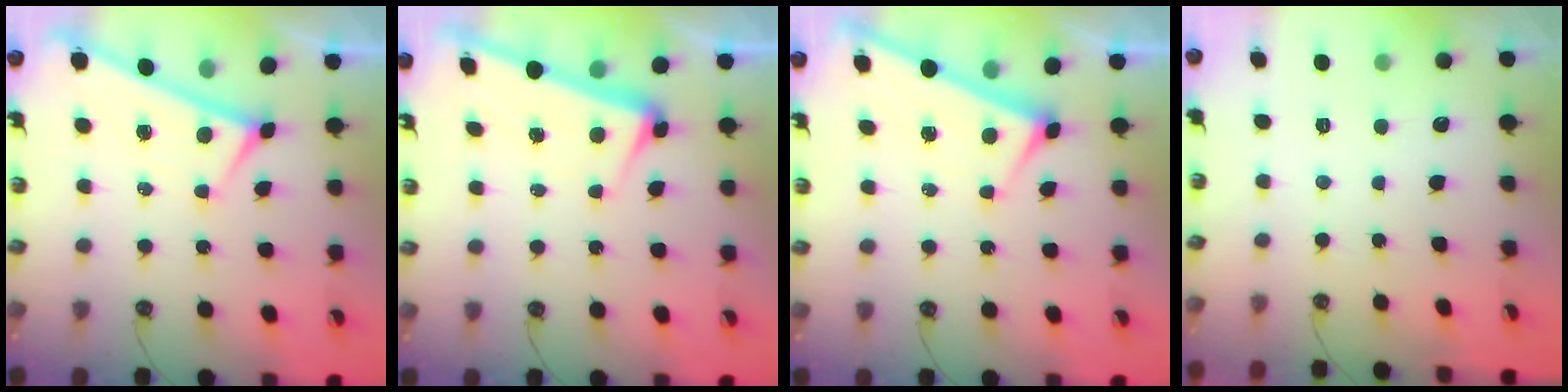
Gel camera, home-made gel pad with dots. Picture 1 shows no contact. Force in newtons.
{"total": 3.0, "press": 2.9, "slide": 0.8}
{"total": 3.0, "press": 3.0, "slide": 0.0}
{"total": 0.0}